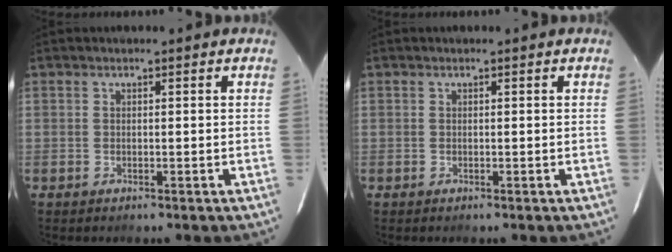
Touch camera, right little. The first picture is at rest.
{"total": 0.0}